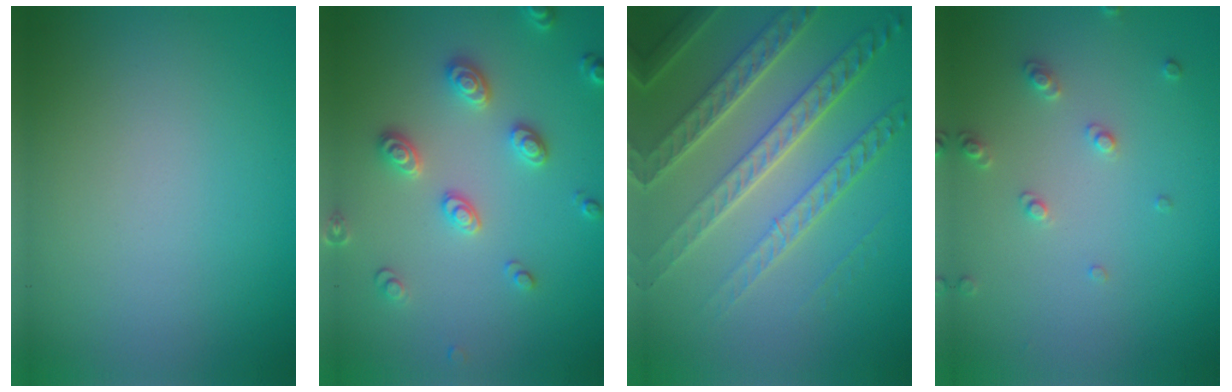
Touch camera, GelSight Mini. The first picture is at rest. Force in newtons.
{"total": 2.9, "press": 2.8, "slide": 0.4}
{"total": 7.9, "press": 5.4, "slide": 5.7}
{"total": 1.6, "press": 1.5, "slide": 0.4}